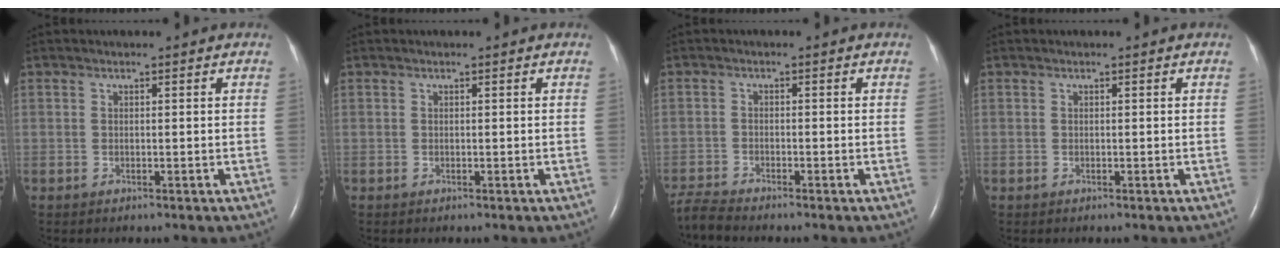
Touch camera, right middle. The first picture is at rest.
{"total": 0.0}
{"total": 3.2, "force": [-3.0, -0.9, 0.1], "torque": [-0.014, -0.021, -0.062]}
{"total": 0.0}